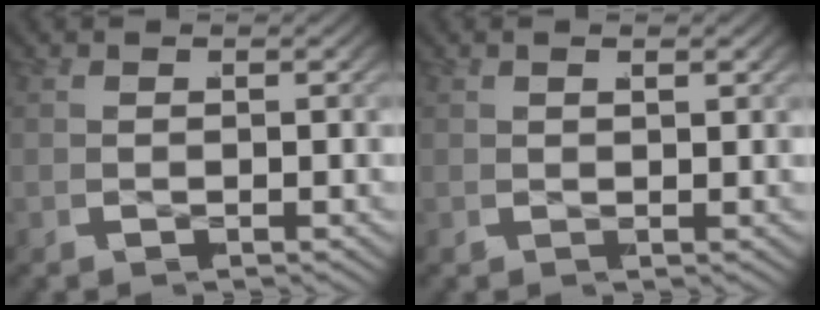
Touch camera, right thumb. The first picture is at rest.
{"total": 0.9, "force": [0.6, -0.7, -0.1], "torque": [0.007, 0.009, 0.010]}